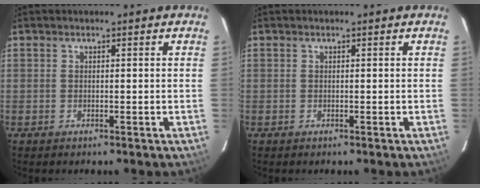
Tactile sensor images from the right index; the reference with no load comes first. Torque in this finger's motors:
{"motor_torque": [-0.09, -0.09, 0.02, 0.00]}